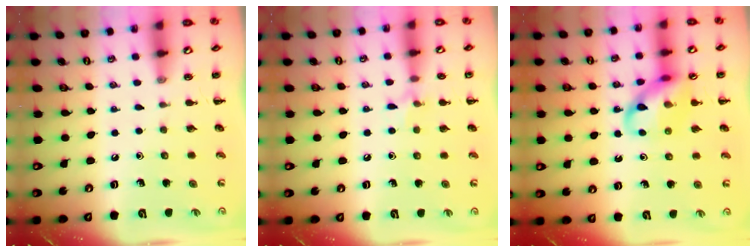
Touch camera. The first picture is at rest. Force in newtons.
{"total": 5.7, "press": 5.4, "slide": 2.0}
{"total": 12.4, "press": 12.2, "slide": 2.0}